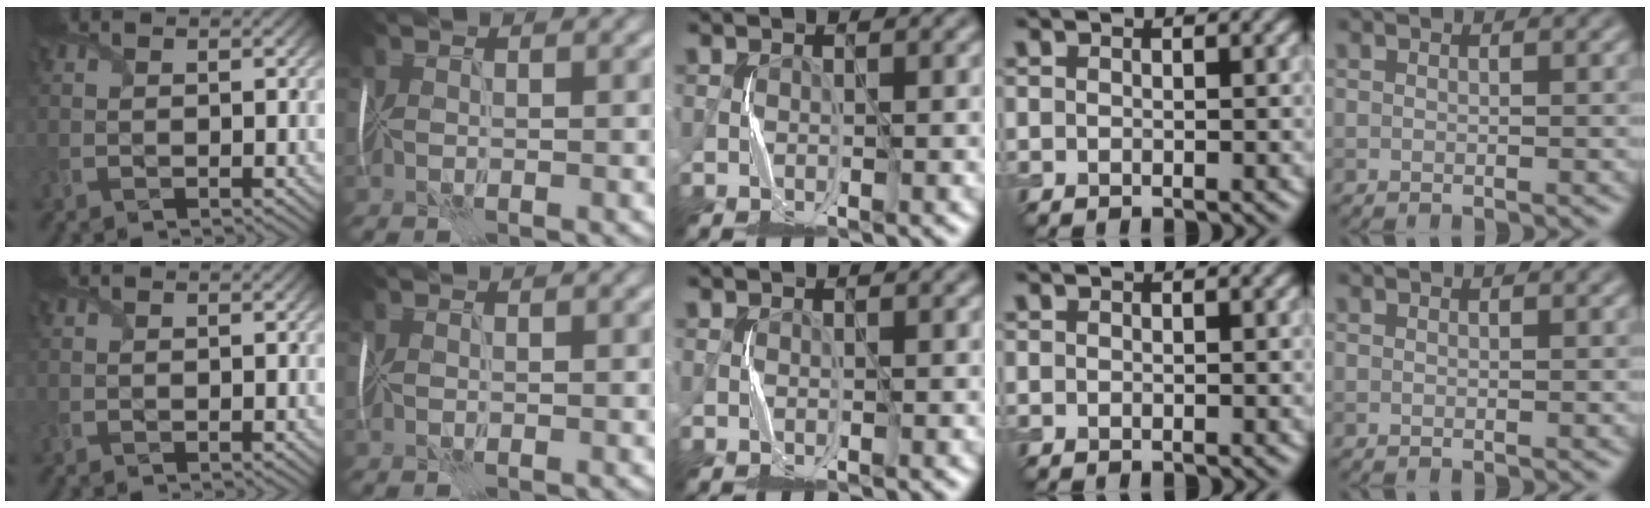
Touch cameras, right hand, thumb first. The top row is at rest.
{}